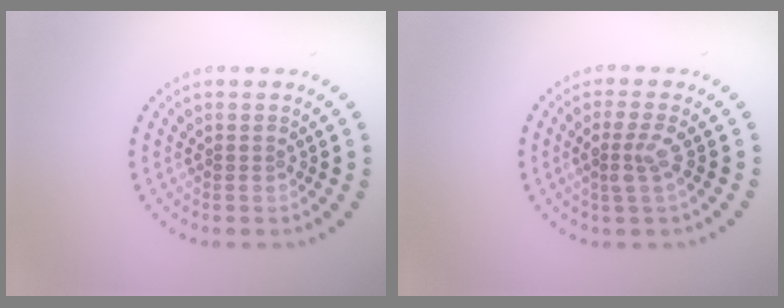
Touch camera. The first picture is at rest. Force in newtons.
{"total": 2.1, "press": 1.7, "slide": 1.3}